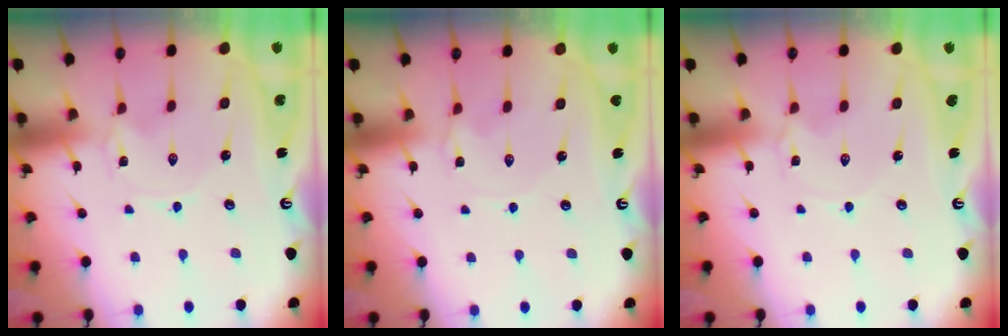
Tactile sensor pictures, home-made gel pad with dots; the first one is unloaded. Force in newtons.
{"total": 1.8, "press": 1.7, "slide": 0.3}
{"total": 1.8, "press": 1.8, "slide": 0.3}